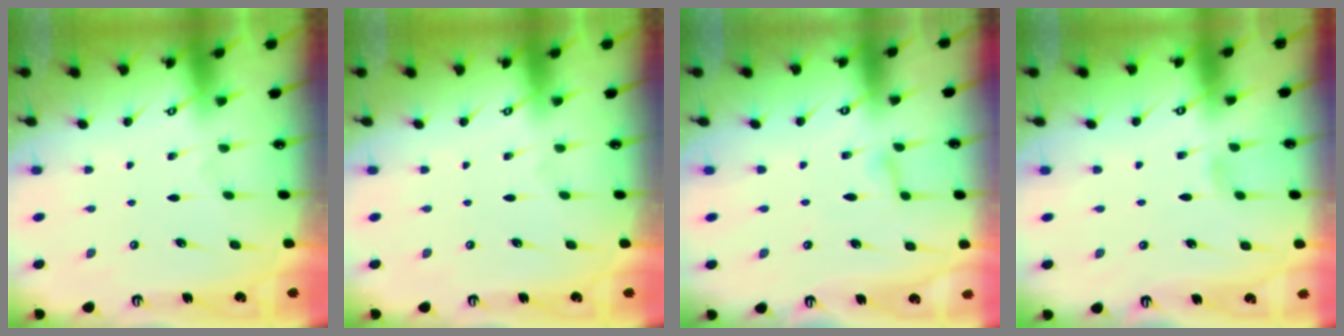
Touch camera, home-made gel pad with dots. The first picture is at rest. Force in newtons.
{"total": 0.0}
{"total": 3.9, "press": 3.9, "slide": 0.3}
{"total": 2.6, "press": 2.6, "slide": 0.3}